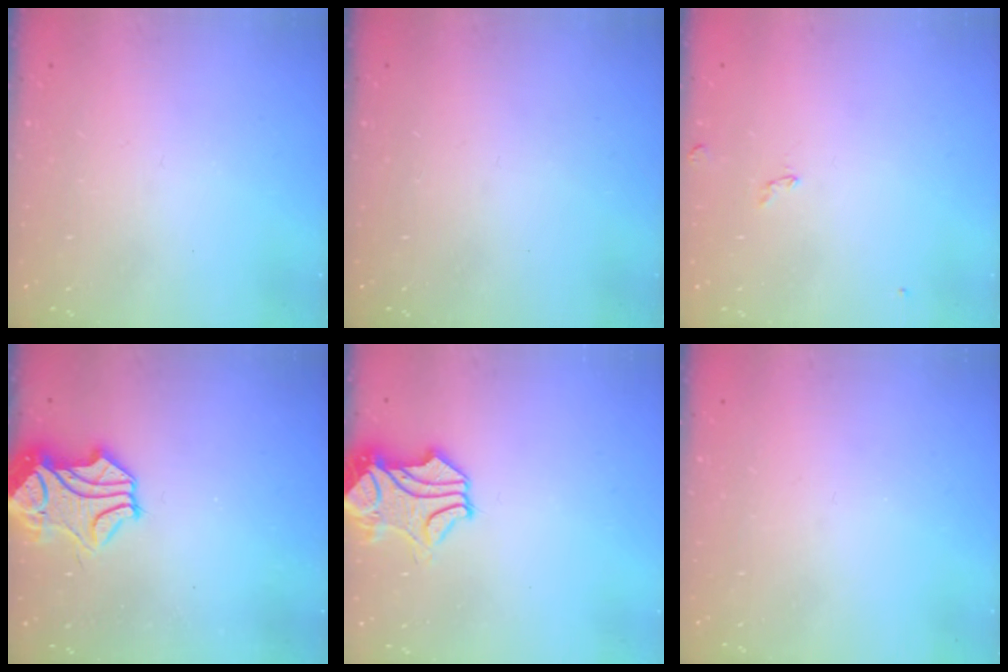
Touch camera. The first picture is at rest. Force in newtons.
{"total": 0.0}
{"total": 3.0, "press": 2.9, "slide": 0.4}
{"total": 2.0, "press": 1.3, "slide": 1.5}
{"total": 1.7, "press": 1.1, "slide": 1.2}
{"total": 0.0}